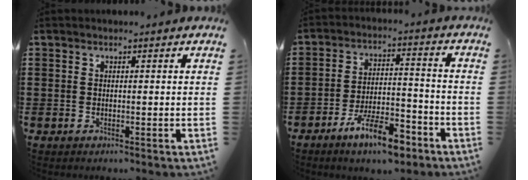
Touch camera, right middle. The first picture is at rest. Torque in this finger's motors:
{"motor_torque": [2.14, 0.00, 0.40, 0.18]}